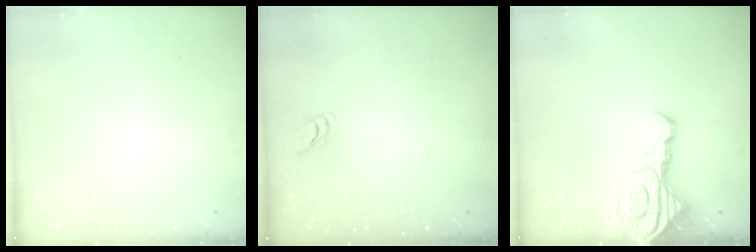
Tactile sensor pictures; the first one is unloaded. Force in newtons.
{"total": 3.7, "press": 3.7, "slide": 0.3}
{"total": 13.6, "press": 13.5, "slide": 1.4}